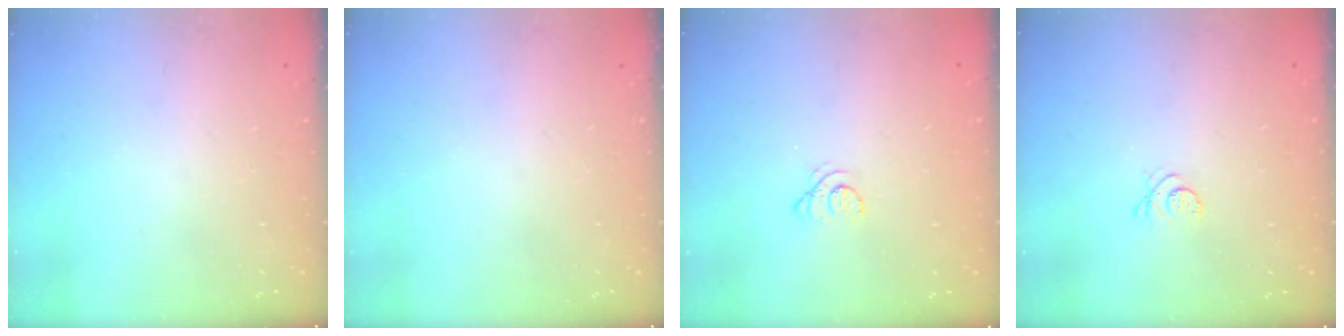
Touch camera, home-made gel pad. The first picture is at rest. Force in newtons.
{"total": 0.0}
{"total": 1.8, "press": 1.8, "slide": 0.2}
{"total": 3.3, "press": 3.2, "slide": 0.5}